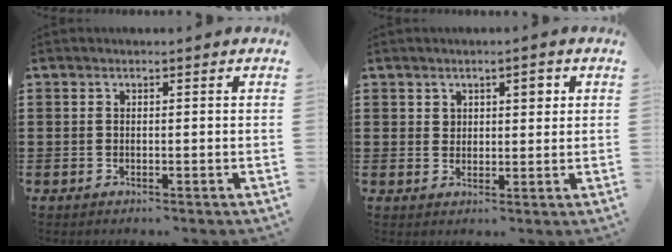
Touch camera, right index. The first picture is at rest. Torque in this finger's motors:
{"motor_torque": [-0.15, 0.23, 0.03, 0.00]}